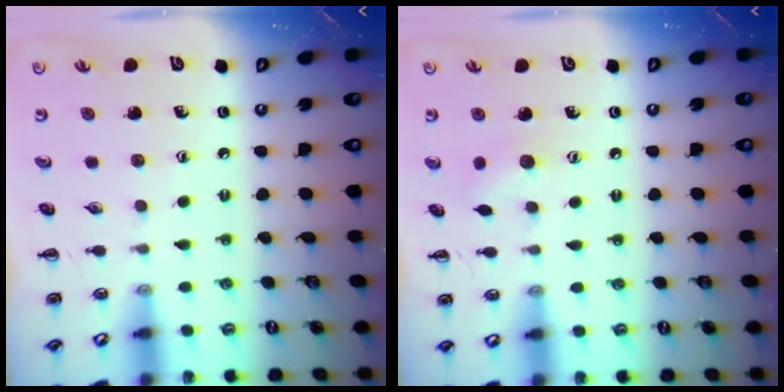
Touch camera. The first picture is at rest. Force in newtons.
{"total": 6.2, "press": 6.0, "slide": 1.6}